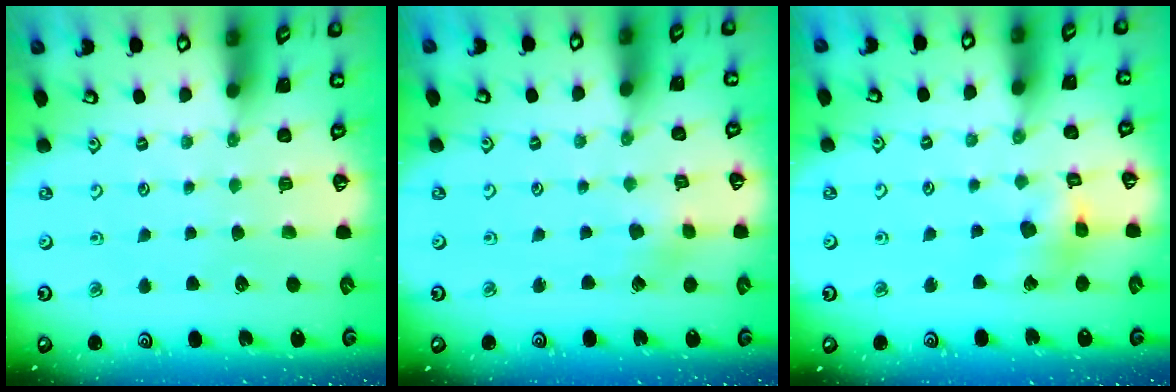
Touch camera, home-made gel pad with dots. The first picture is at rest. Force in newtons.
{"total": 2.6, "press": 2.6, "slide": 0.4}
{"total": 9.4, "press": 9.3, "slide": 1.3}